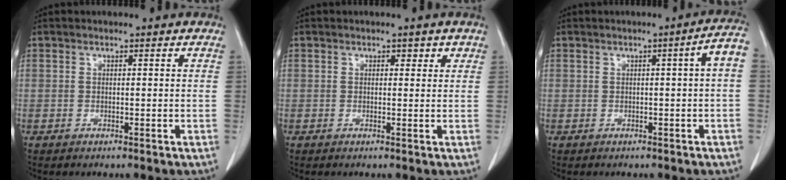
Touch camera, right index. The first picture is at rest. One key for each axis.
{"total": 1.3, "fx": 0.8, "fy": 0.9, "fz": 0.5, "tx": 0.002, "ty": -0.001, "tz": 0.005}
{"total": 3.7, "fx": 0.1, "fy": -0.2, "fz": 3.7, "tx": -0.043, "ty": 0.008, "tz": 0.003}